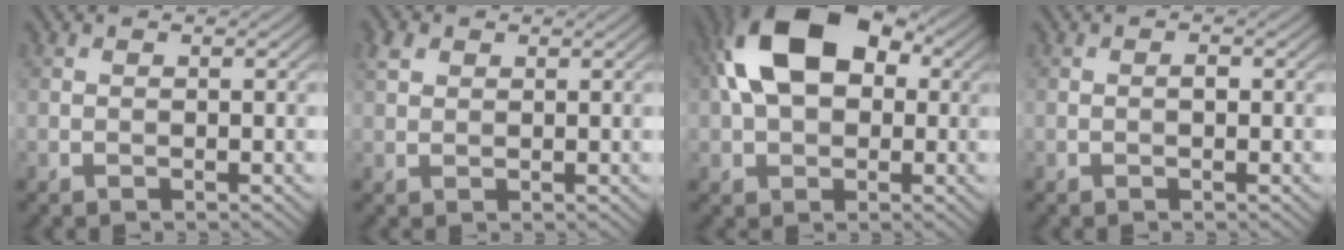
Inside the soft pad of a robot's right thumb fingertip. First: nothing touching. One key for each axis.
{"total": 2.2, "fx": 1.1, "fy": 1.5, "fz": 1.1, "tx": -0.026, "ty": 0.007, "tz": 0.021}
{"total": 13.8, "fx": 2.8, "fy": 8.9, "fz": 10.2, "tx": -0.189, "ty": 0.022, "tz": 0.036}
{"total": 0.6, "fx": -0.1, "fy": 0.2, "fz": 0.5, "tx": -0.009, "ty": 0.003, "tz": -0.002}